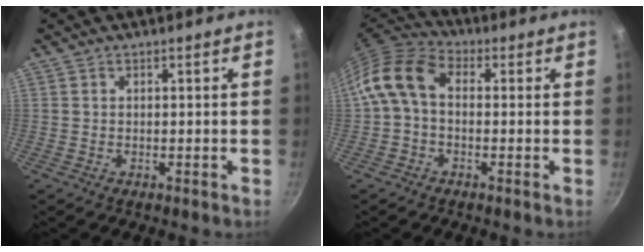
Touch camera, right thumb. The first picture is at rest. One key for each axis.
{"total": 10.9, "fx": 0.5, "fy": 7.2, "fz": 8.1, "tx": -0.153, "ty": 0.029, "tz": -0.006}